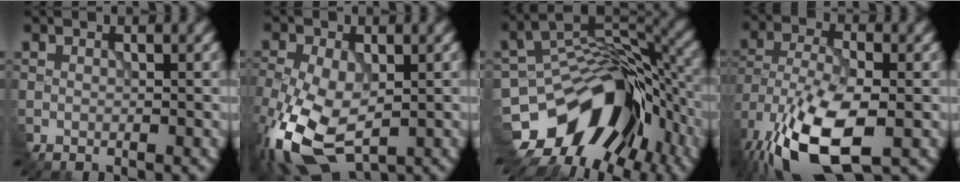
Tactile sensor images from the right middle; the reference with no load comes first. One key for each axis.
{"total": 9.8, "fx": -3.2, "fy": 5.3, "fz": 7.6, "tx": -0.191, "ty": -0.028, "tz": -0.057}
{"total": 13.4, "fx": -7.1, "fy": 8.2, "fz": 7.8, "tx": -0.124, "ty": -0.001, "tz": -0.122}
{"total": 12.0, "fx": -6.1, "fy": 5.4, "fz": 8.8, "tx": -0.195, "ty": -0.027, "tz": -0.112}